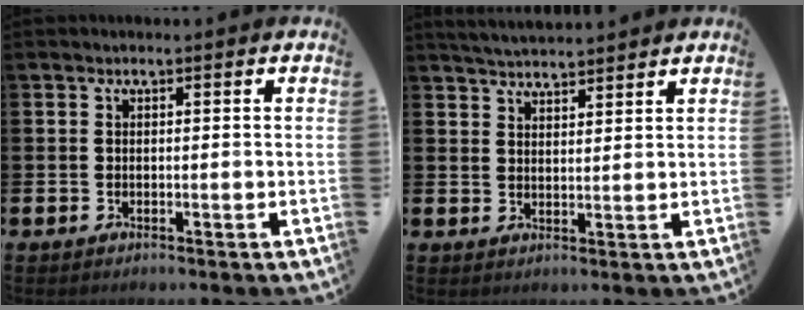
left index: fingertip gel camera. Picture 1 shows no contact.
{"total": 4.0, "force": [4.0, 0.1, 0.2], "torque": [-0.013, -0.018, 0.073]}